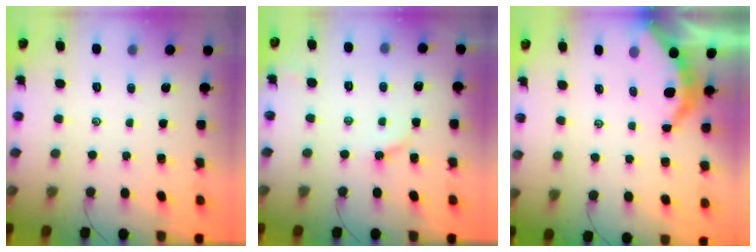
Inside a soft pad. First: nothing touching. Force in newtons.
{"total": 2.8, "press": 2.8, "slide": 0.2}
{"total": 3.8, "press": 3.7, "slide": 0.4}